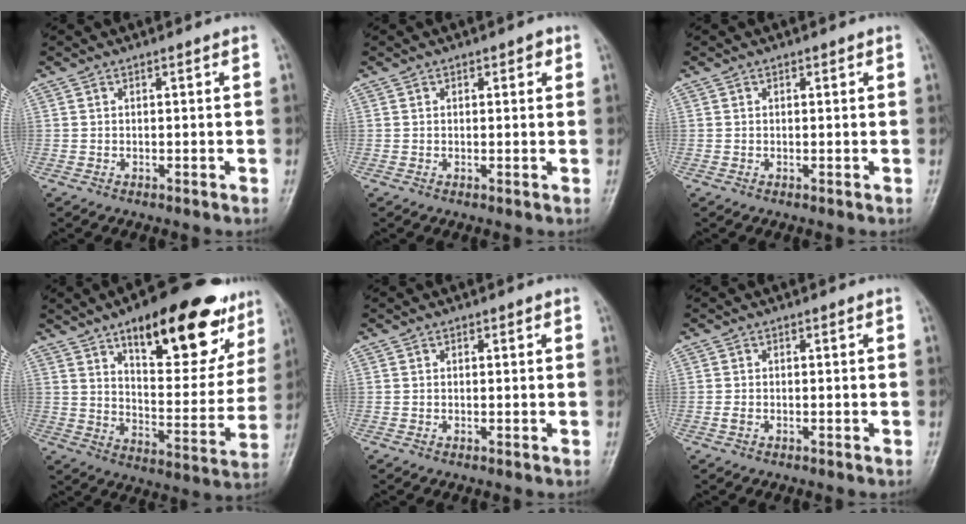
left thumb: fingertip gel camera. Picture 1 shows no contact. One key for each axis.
{"total": 2.0, "fx": 0.9, "fy": 1.2, "fz": 1.4, "tx": -0.003, "ty": 0.000, "tz": 0.009}
{"total": 0.7, "fx": 0.3, "fy": 0.5, "fz": 0.3, "tx": 0.006, "ty": 0.000, "tz": 0.002}
{"total": 26.1, "fx": 15.2, "fy": 10.2, "fz": 18.7, "tx": -0.212, "ty": -0.044, "tz": 0.223}
{"total": 0.8, "fx": 0.4, "fy": 0.5, "fz": 0.5, "tx": 0.001, "ty": 0.000, "tz": 0.003}
{"total": 0.9, "fx": -0.2, "fy": 0.6, "fz": 0.7, "tx": -0.016, "ty": -0.001, "tz": -0.006}